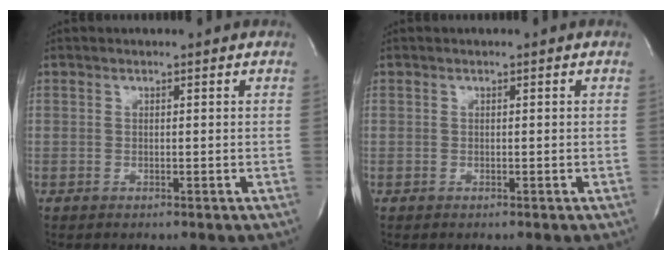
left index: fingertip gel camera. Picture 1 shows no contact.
{"total": 0.0}